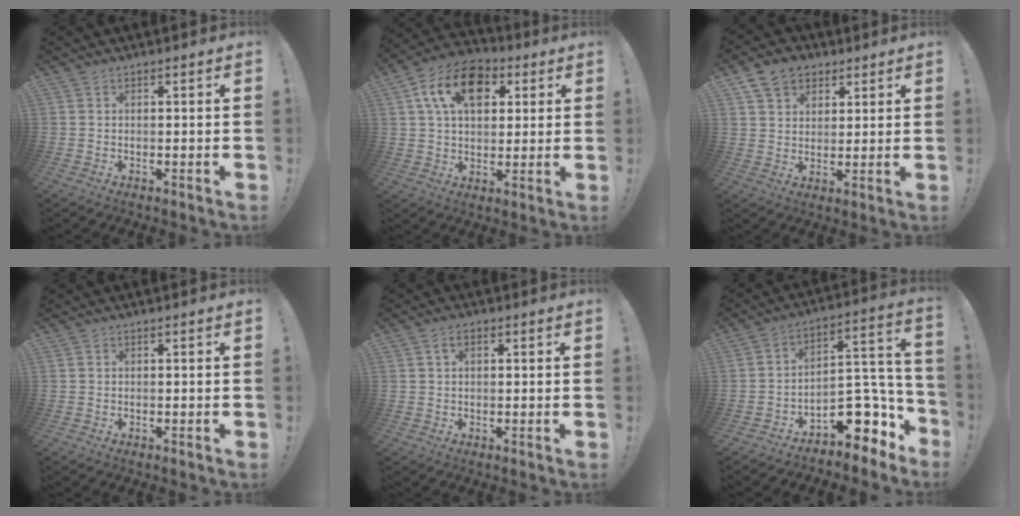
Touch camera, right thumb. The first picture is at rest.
{"total": 15.5, "force": [5.7, 10.4, 10.0], "torque": [-0.157, -0.004, 0.106]}
{"total": 9.2, "force": [5.2, 6.8, 3.3], "torque": [-0.052, -0.022, 0.103]}
{"total": 0.0}
{"total": 2.7, "force": [1.0, 1.6, 1.9], "torque": [-0.034, 0.004, 0.016]}
{"total": 14.2, "force": [-7.8, 8.0, 8.8], "torque": [-0.080, 0.040, -0.115]}